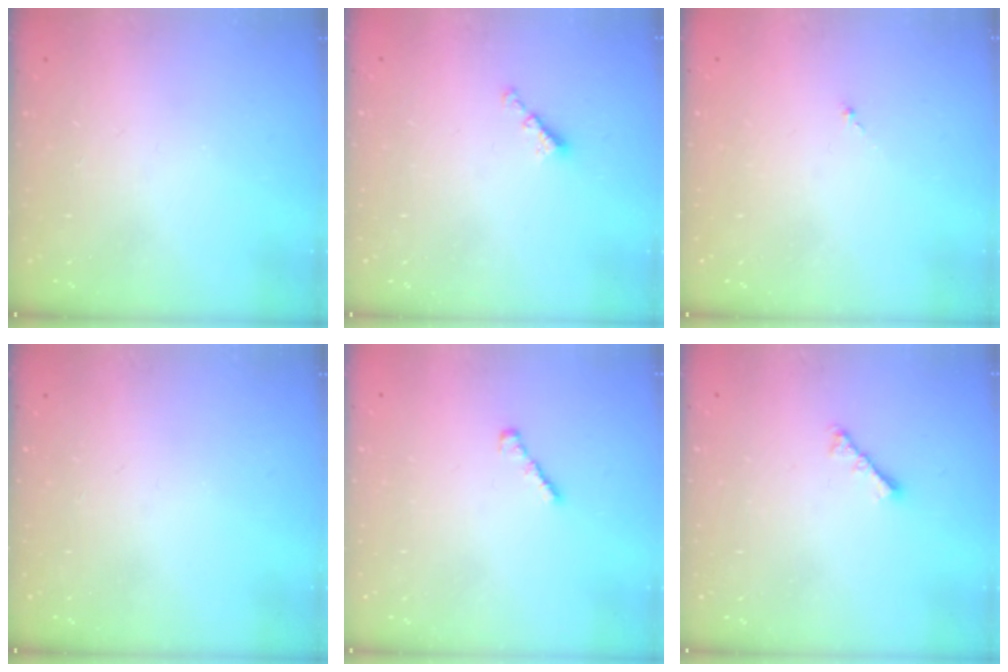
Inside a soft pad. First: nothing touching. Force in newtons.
{"total": 2.5, "press": 2.5, "slide": 0.4}
{"total": 1.0, "press": 0.8, "slide": 0.5}
{"total": 0.0}
{"total": 1.3, "press": 1.3, "slide": 0.4}
{"total": 2.9, "press": 2.8, "slide": 0.5}